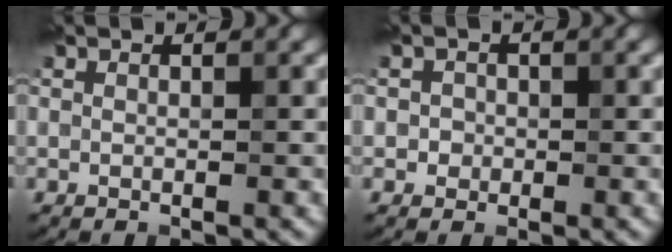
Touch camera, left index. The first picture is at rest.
{"total": 1.3, "force": [-0.1, 1.3, 0.3], "torque": [0.002, -0.003, -0.005]}